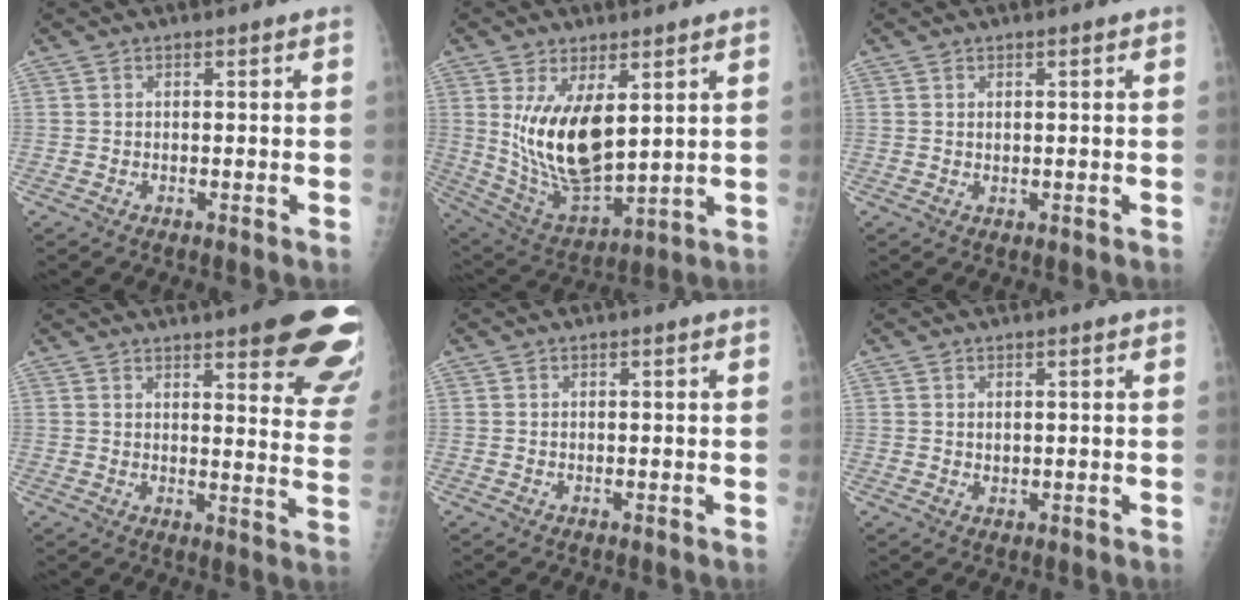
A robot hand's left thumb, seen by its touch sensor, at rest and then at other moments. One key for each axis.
{"total": 15.1, "fx": 3.7, "fy": 7.1, "fz": 12.8, "tx": -0.221, "ty": -0.030, "tz": 0.093}
{"total": 1.0, "fx": 0.4, "fy": 0.3, "fz": 0.8, "tx": -0.013, "ty": -0.002, "tz": 0.010}
{"total": 21.0, "fx": 13.8, "fy": 4.7, "fz": 15.2, "tx": -0.156, "ty": -0.056, "tz": 0.157}
{"total": 0.0}
{"total": 1.4, "fx": 0.6, "fy": 0.7, "fz": 1.1, "tx": -0.015, "ty": -0.005, "tz": 0.013}